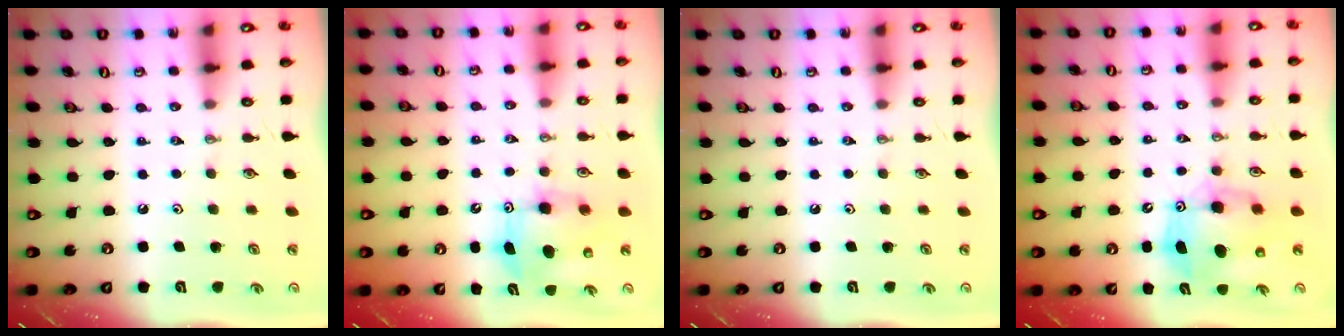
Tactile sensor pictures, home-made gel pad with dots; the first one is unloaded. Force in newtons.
{"total": 7.8, "press": 7.5, "slide": 2.0}
{"total": 0.0}
{"total": 9.4, "press": 9.1, "slide": 2.4}